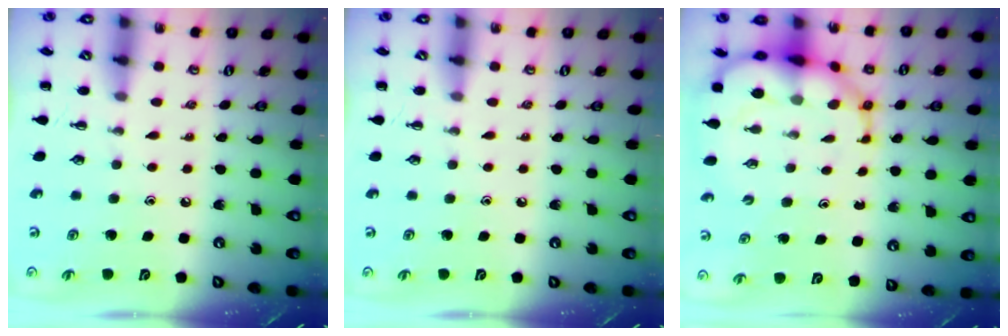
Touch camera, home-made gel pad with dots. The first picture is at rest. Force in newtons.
{"total": 0.0}
{"total": 12.0, "press": 11.5, "slide": 3.2}